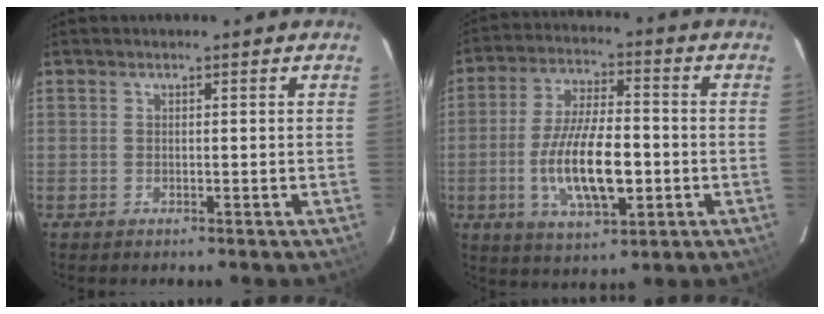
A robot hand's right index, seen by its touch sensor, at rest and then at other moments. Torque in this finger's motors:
{"motor_torque": [1.02, -0.72, 0.91, 0.21]}